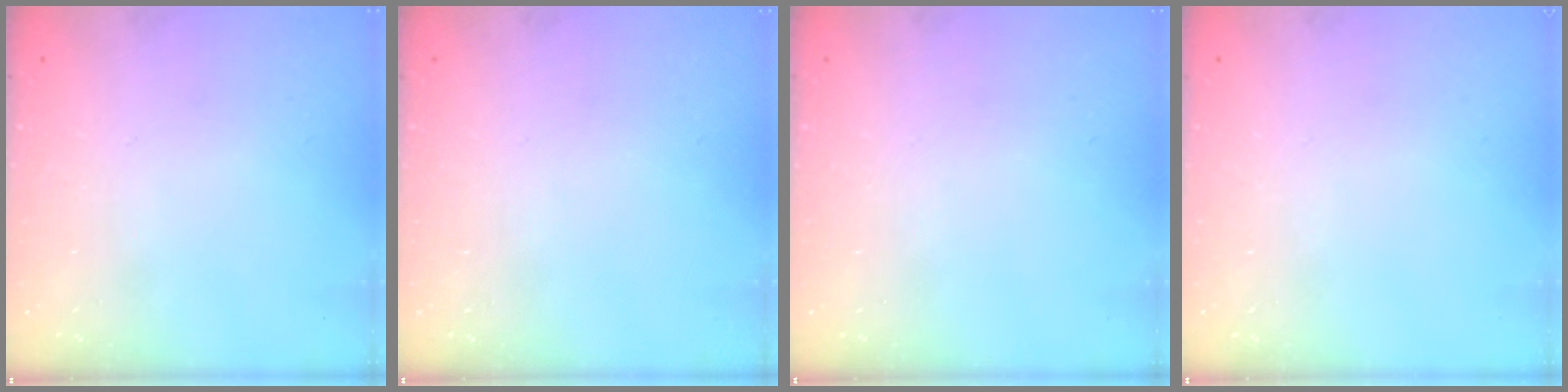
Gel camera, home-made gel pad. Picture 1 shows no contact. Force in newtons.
{"total": 0.0}
{"total": 0.0}
{"total": 0.0}